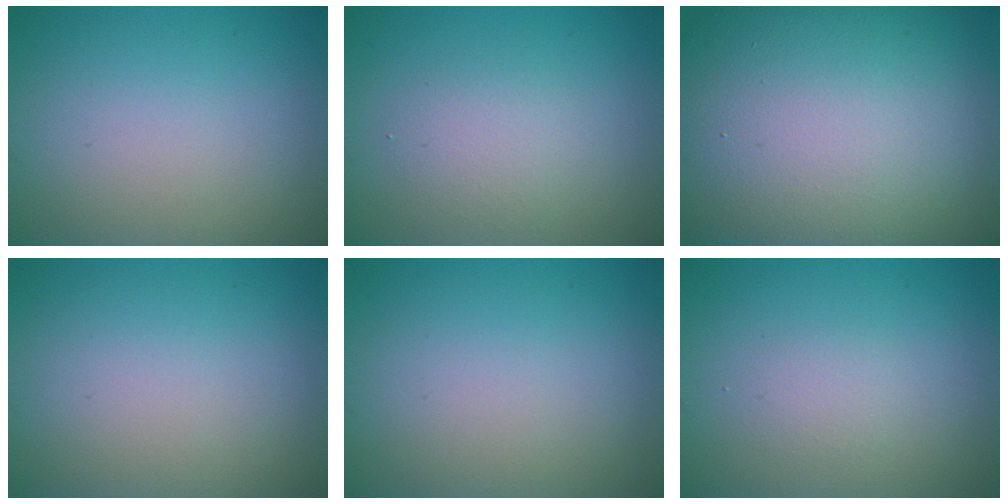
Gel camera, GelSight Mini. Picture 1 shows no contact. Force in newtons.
{"total": 2.2, "press": 2.2, "slide": 0.2}
{"total": 20.6, "press": 20.5, "slide": 1.3}
{"total": 0.0}
{"total": 0.0}
{"total": 1.2, "press": 1.2, "slide": 0.0}